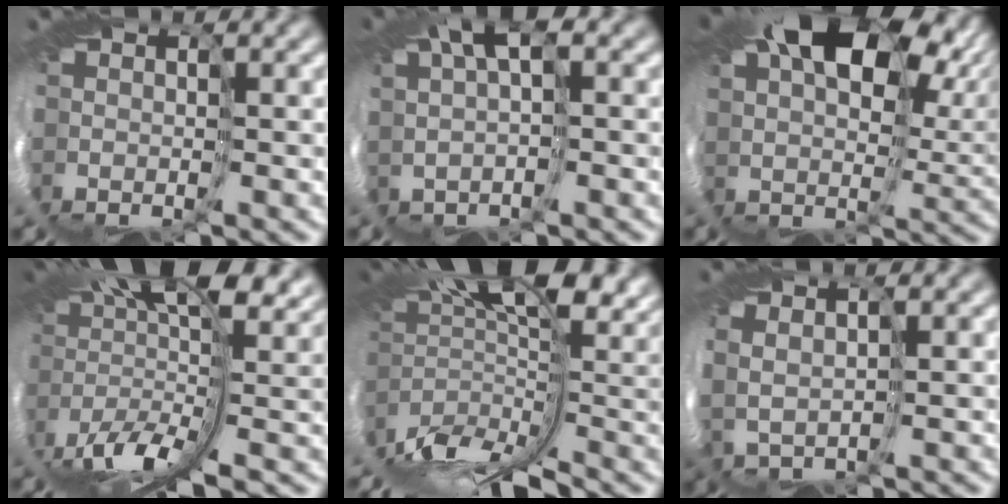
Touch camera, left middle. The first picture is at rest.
{"total": 2.0, "force": [1.1, -0.2, 1.6], "torque": [-0.040, 0.018, 0.010]}
{"total": 13.7, "force": [6.7, 7.2, 9.5], "torque": [-0.150, 0.034, 0.109]}
{"total": 10.8, "force": [1.8, 4.2, 9.7], "torque": [-0.193, -0.009, 0.037]}
{"total": 10.6, "force": [-2.8, 3.3, 9.6], "torque": [-0.174, -0.002, -0.048]}
{"total": 1.2, "force": [1.2, 0.0, 0.3], "torque": [-0.025, 0.017, 0.025]}